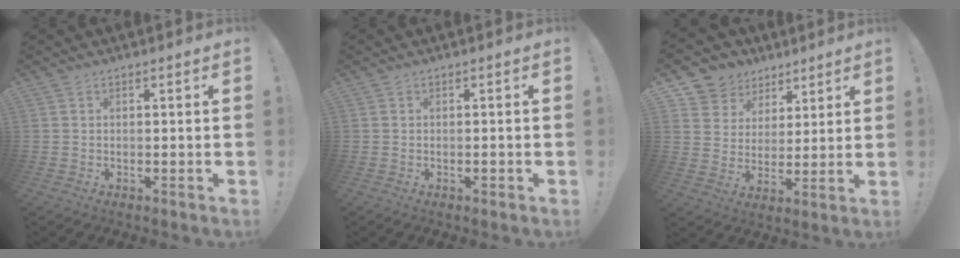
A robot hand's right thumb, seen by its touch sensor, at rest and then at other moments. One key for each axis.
{"total": 0.7, "fx": -0.5, "fy": 0.2, "fz": 0.3, "tx": -0.003, "ty": 0.000, "tz": -0.008}
{"total": 8.8, "fx": 4.9, "fy": 7.2, "fz": 1.2, "tx": -0.017, "ty": -0.040, "tz": 0.102}